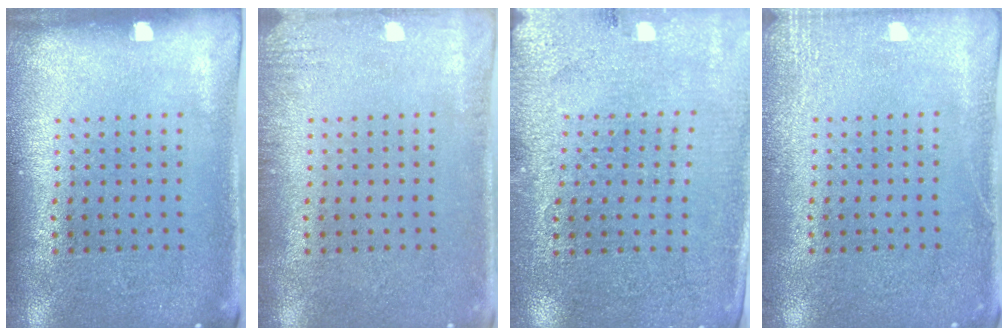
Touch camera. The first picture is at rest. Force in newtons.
{"total": 1.5, "press": 1.5, "slide": 0.2}
{"total": 2.8, "press": 2.8, "slide": 0.5}
{"total": 2.3, "press": 2.3, "slide": 0.4}